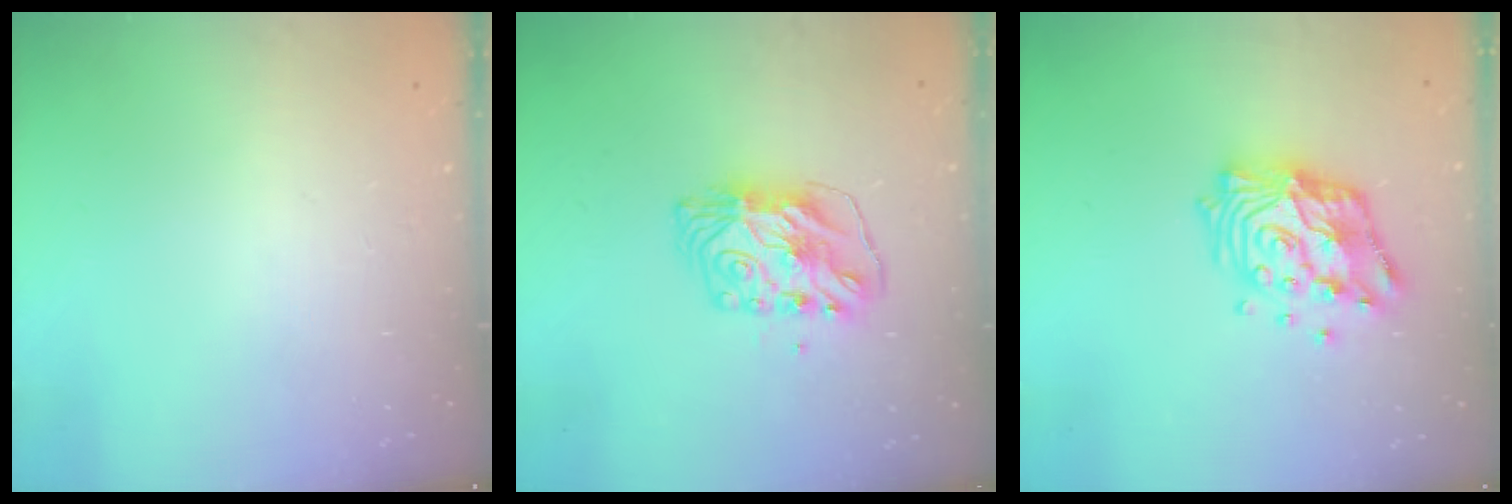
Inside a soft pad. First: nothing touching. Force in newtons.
{"total": 8.4, "press": 8.4, "slide": 0.8}
{"total": 15.7, "press": 15.7, "slide": 1.4}